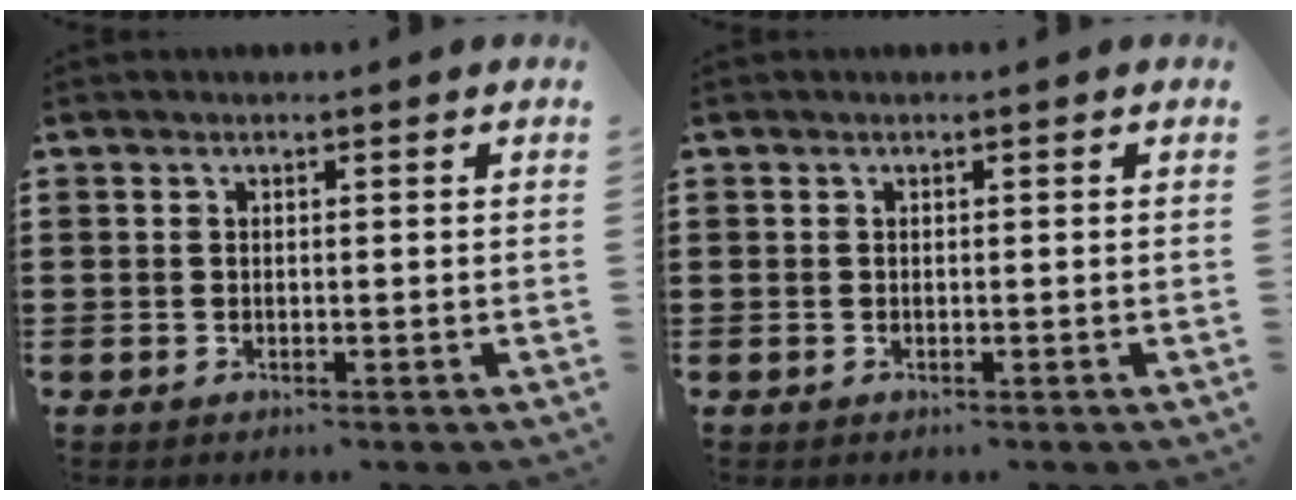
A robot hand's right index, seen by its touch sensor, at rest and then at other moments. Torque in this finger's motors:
{"motor_torque": [0.00, 0.00, 0.00, 0.00]}